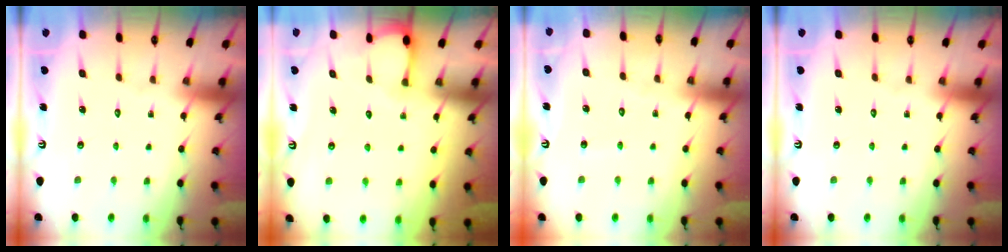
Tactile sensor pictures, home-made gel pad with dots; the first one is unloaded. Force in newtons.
{"total": 3.7, "press": 3.7, "slide": 0.2}
{"total": 2.9, "press": 2.9, "slide": 0.3}
{"total": 0.0}